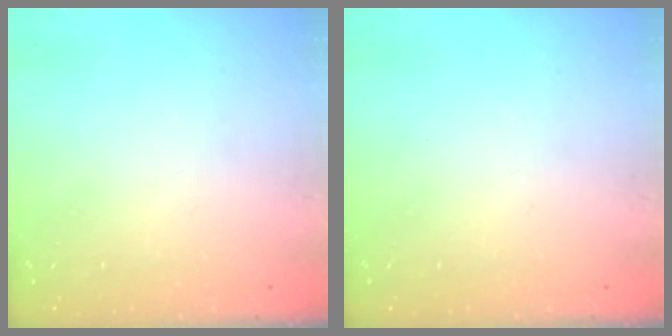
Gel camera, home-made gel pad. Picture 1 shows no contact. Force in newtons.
{"total": 0.0}